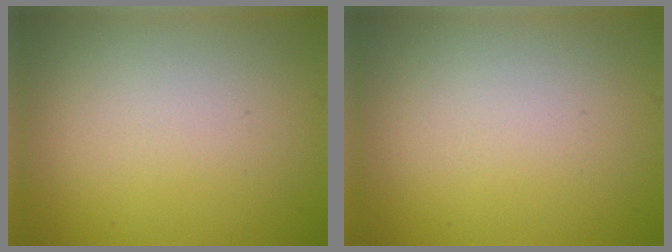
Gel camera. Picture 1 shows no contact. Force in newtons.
{"total": 0.0}